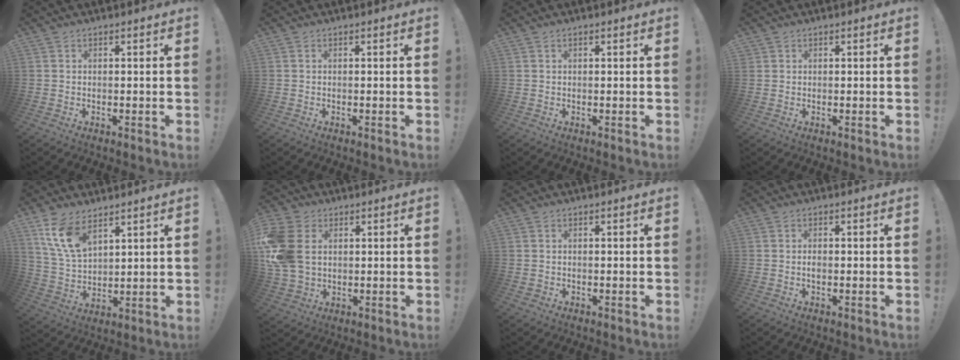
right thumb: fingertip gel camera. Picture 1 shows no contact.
{"total": 0.0}
{"total": 0.7, "force": [0.4, 0.3, 0.5], "torque": [-0.002, -0.002, 0.005]}
{"total": 0.7, "force": [0.5, 0.6, 0.0], "torque": [0.007, -0.002, 0.008]}
{"total": 11.8, "force": [7.5, 6.1, 6.8], "torque": [-0.141, -0.030, 0.148]}
{"total": 15.1, "force": [2.2, 11.4, 9.6], "torque": [-0.201, 0.004, 0.045]}
{"total": 0.0}
{"total": 1.0, "force": [-0.4, 0.6, 0.7], "torque": [-0.007, -0.001, -0.010]}